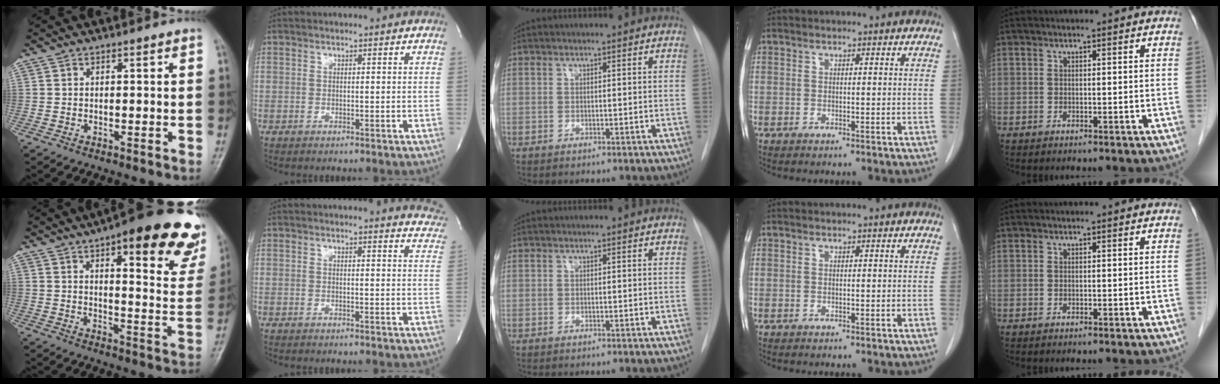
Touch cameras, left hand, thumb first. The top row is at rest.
{"thumb": {"total": 24.6, "force": [14.6, 7.5, 18.3], "torque": [-0.193, -0.047, 0.178]}, "index": {"total": 7.8, "force": [7.7, 1.0, 0.6], "torque": [0.022, -0.053, 0.044]}}